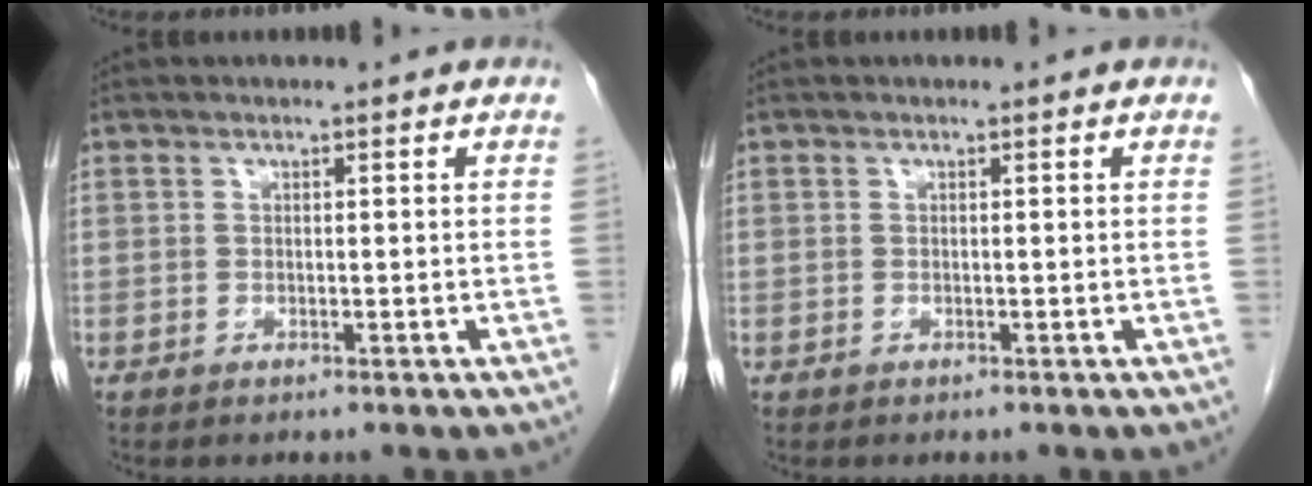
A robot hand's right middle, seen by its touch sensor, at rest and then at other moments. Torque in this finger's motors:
{"motor_torque": [-0.26, -0.29, 0.00, 0.01]}